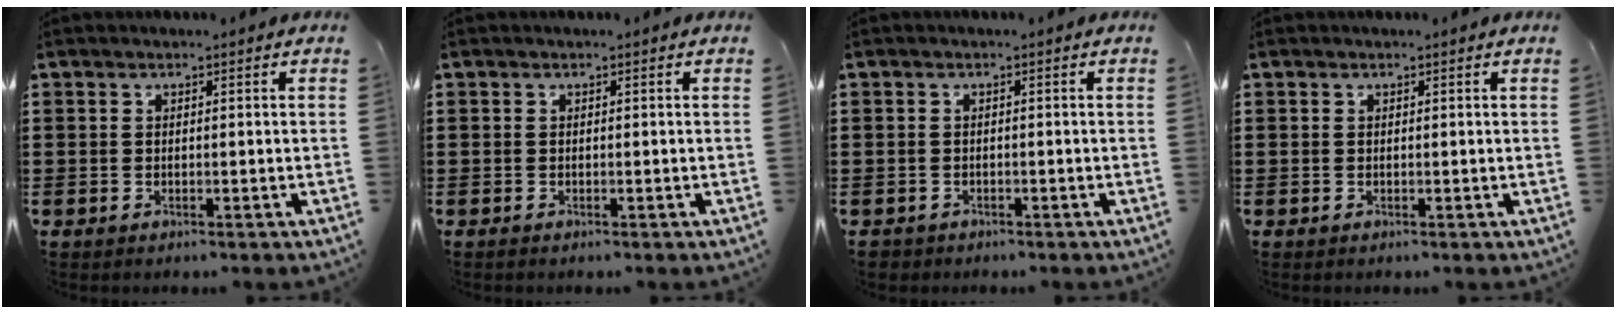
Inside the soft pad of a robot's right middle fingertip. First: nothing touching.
{"total": 0.0}
{"total": 0.9, "force": [-0.8, 0.3, -0.1], "torque": [-0.002, -0.001, -0.017]}
{"total": 0.0}